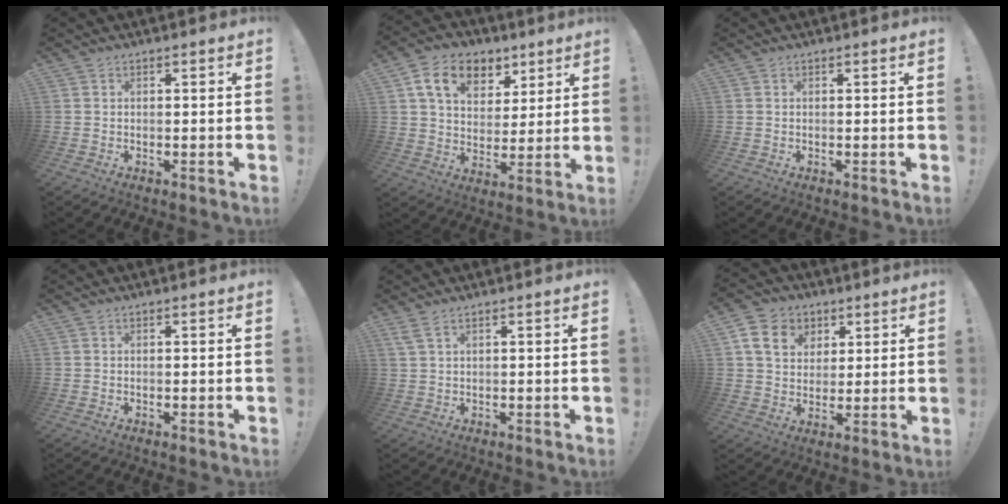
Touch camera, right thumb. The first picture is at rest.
{"total": 14.3, "force": [7.3, 10.0, 7.2], "torque": [-0.116, -0.024, 0.139]}
{"total": 0.0}
{"total": 0.0}
{"total": 2.2, "force": [1.4, 0.3, 1.7], "torque": [-0.038, -0.002, 0.026]}
{"total": 11.5, "force": [4.9, 9.2, 5.0], "torque": [-0.080, -0.011, 0.099]}